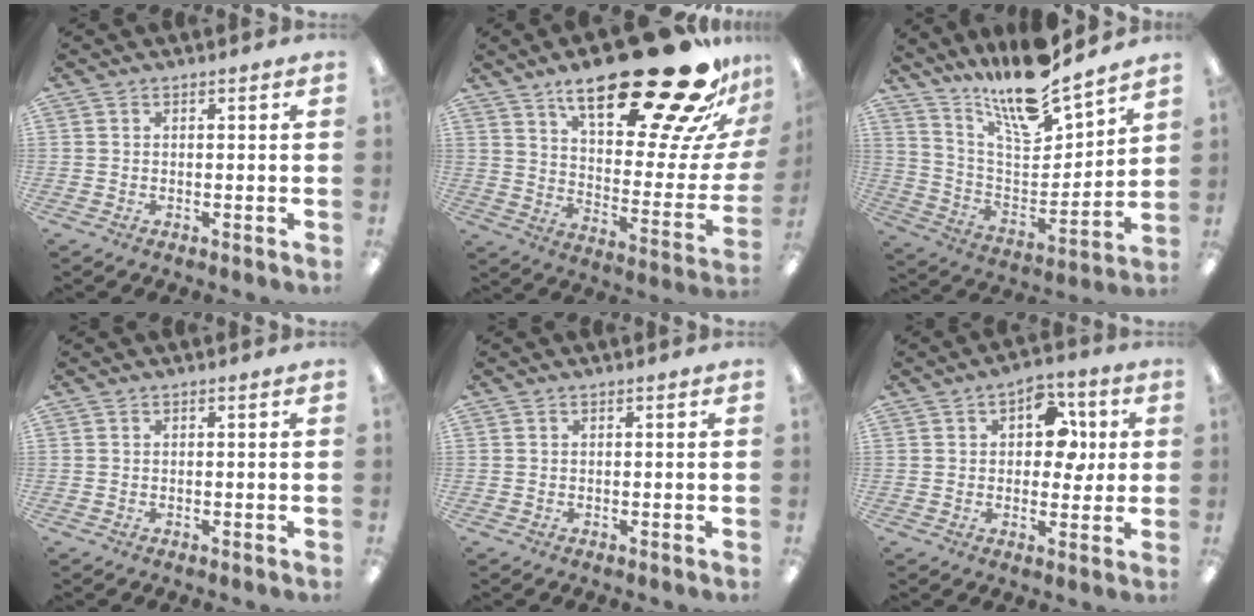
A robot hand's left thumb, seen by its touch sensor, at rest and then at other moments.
{"total": 32.4, "force": [21.5, 10.1, 22.0], "torque": [-0.297, -0.150, 0.347]}
{"total": 17.1, "force": [15.3, 2.3, 7.4], "torque": [-0.149, -0.112, 0.262]}
{"total": 0.0}
{"total": 0.0}
{"total": 10.0, "force": [3.1, 6.7, 6.8], "torque": [-0.076, -0.003, 0.048]}